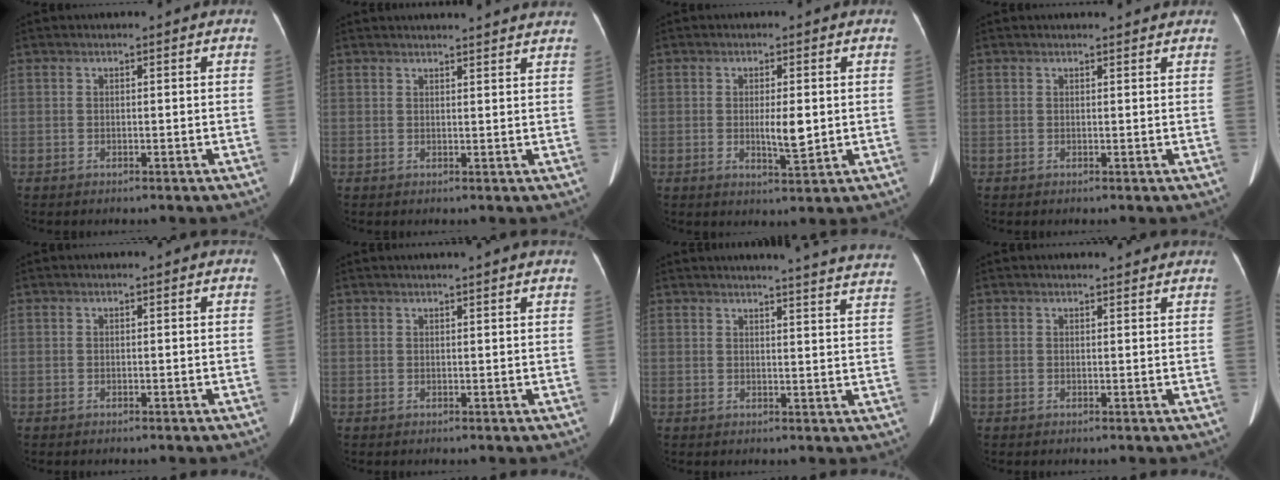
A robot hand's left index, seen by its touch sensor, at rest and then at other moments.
{"total": 11.7, "force": [11.2, 0.5, 3.3], "torque": [-0.035, 0.006, 0.114]}
{"total": 4.1, "force": [-0.1, 1.0, 4.0], "torque": [-0.069, -0.006, 0.001]}
{"total": 3.5, "force": [3.3, 0.5, 0.9], "torque": [-0.016, 0.012, 0.033]}
{"total": 0.0}
{"total": 4.5, "force": [4.0, -0.4, 2.0], "torque": [-0.028, 0.019, 0.041]}
{"total": 20.6, "force": [19.9, 0.0, 5.3], "torque": [-0.067, -0.086, 0.209]}
{"total": 3.0, "force": [3.0, 0.4, 0.6], "torque": [-0.012, 0.008, 0.033]}